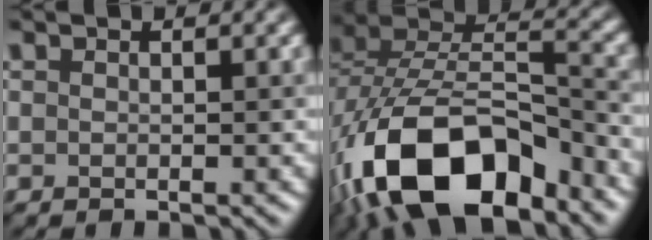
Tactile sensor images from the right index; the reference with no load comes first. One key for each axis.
{"total": 14.3, "fx": -7.4, "fy": 7.4, "fz": 9.7, "tx": -0.184, "ty": -0.001, "tz": -0.136}